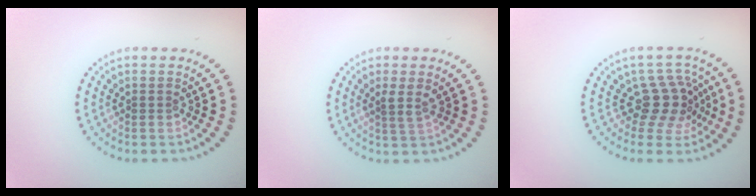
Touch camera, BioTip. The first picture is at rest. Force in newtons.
{"total": 1.6, "press": 1.2, "slide": 1.0}
{"total": 3.9, "press": 3.1, "slide": 2.4}